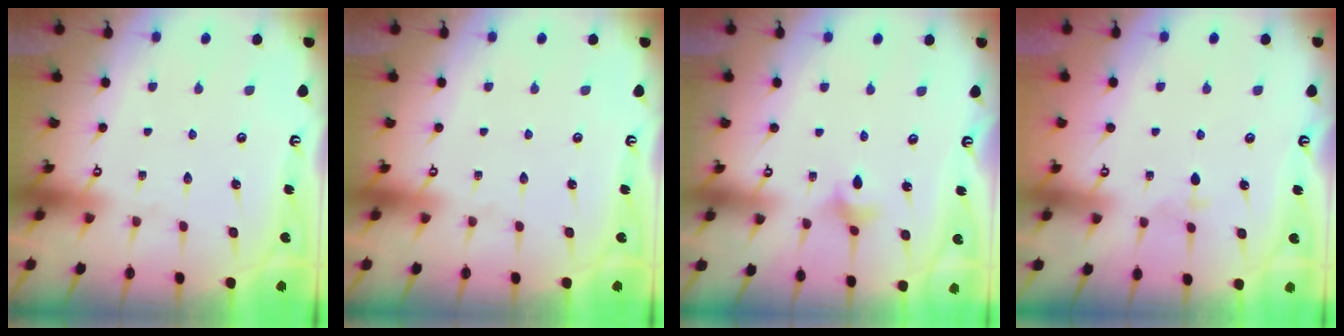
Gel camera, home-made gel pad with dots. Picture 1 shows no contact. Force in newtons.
{"total": 0.0}
{"total": 4.2, "press": 4.1, "slide": 0.6}
{"total": 1.9, "press": 1.9, "slide": 0.4}